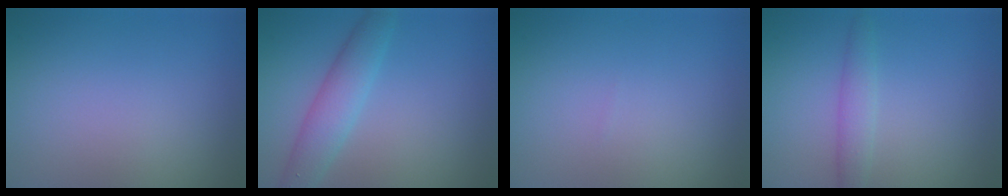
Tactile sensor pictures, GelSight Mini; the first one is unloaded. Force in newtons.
{"total": 3.7, "press": 3.7, "slide": 0.1}
{"total": 0.0}
{"total": 1.9, "press": 1.9, "slide": 0.1}